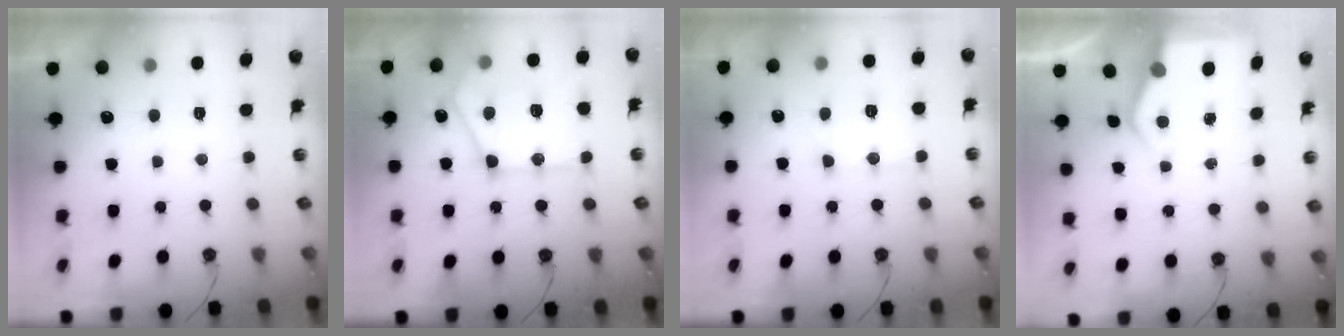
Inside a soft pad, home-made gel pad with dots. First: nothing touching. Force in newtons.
{"total": 20.8, "press": 20.7, "slide": 2.1}
{"total": 10.7, "press": 10.7, "slide": 0.9}
{"total": 4.7, "press": 4.7, "slide": 0.7}